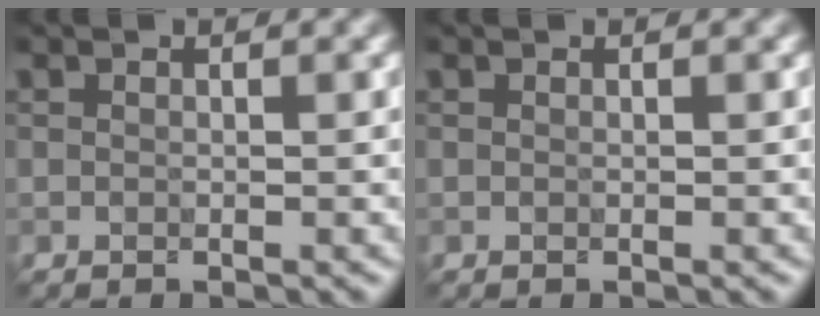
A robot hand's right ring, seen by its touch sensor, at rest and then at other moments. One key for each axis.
{"total": 0.0}